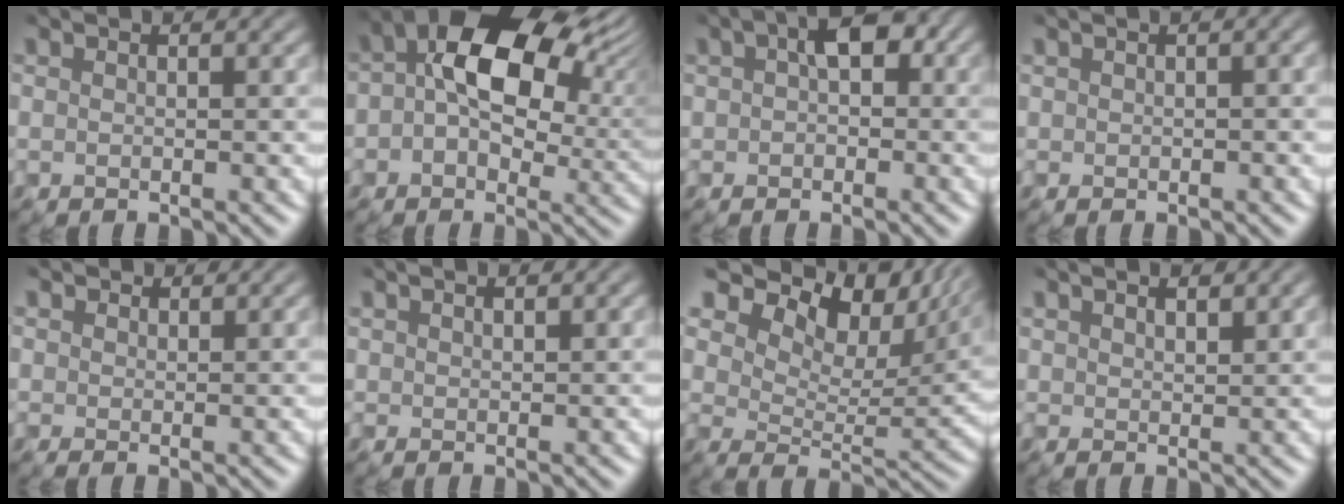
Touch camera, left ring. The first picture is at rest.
{"total": 14.0, "force": [4.8, 8.2, 10.3], "torque": [-0.153, 0.017, 0.074]}
{"total": 3.5, "force": [0.7, 2.1, 2.7], "torque": [-0.030, 0.012, -0.001]}
{"total": 0.9, "force": [0.2, 0.5, 0.8], "torque": [-0.009, 0.006, 0.004]}
{"total": 1.1, "force": [0.7, 0.7, 0.4], "torque": [-0.004, 0.001, 0.010]}
{"total": 0.9, "force": [0.8, 0.2, 0.4], "torque": [-0.009, 0.001, 0.016]}
{"total": 13.0, "force": [8.9, 6.4, 6.9], "torque": [-0.113, 0.011, 0.125]}
{"total": 1.7, "force": [1.4, 0.5, 0.8], "torque": [-0.014, -0.001, 0.028]}